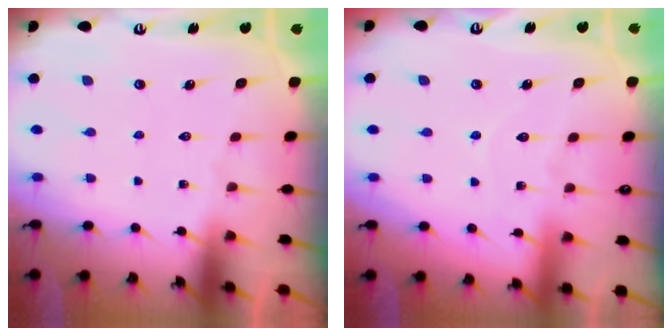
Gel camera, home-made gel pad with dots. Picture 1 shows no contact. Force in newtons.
{"total": 6.1, "press": 6.1, "slide": 0.1}